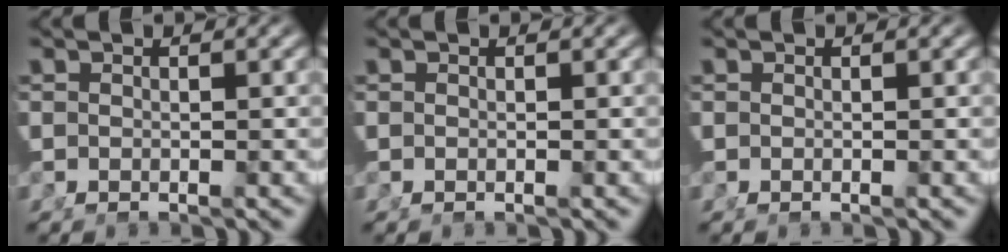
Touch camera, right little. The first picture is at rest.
{"total": 0.0}
{"total": 0.0}